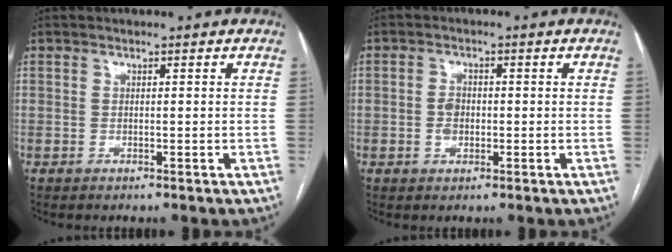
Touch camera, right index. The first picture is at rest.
{"total": 2.5, "force": [-0.4, 1.9, 1.7], "torque": [-0.029, 0.005, -0.007]}